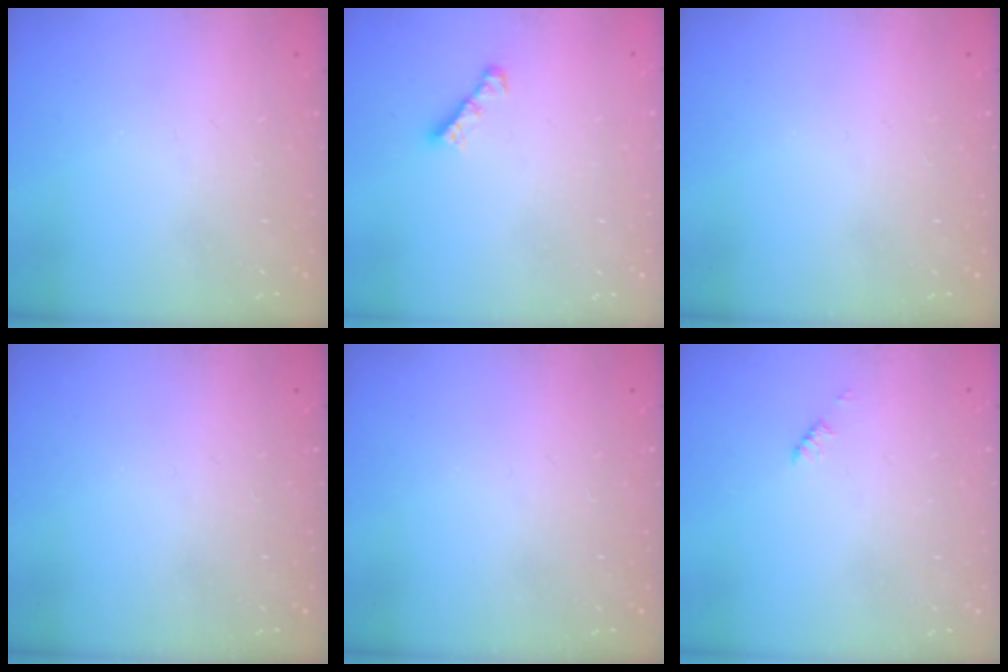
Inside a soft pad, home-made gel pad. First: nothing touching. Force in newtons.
{"total": 3.0, "press": 3.0, "slide": 0.3}
{"total": 0.0}
{"total": 0.0}
{"total": 0.0}
{"total": 1.2, "press": 1.2, "slide": 0.2}